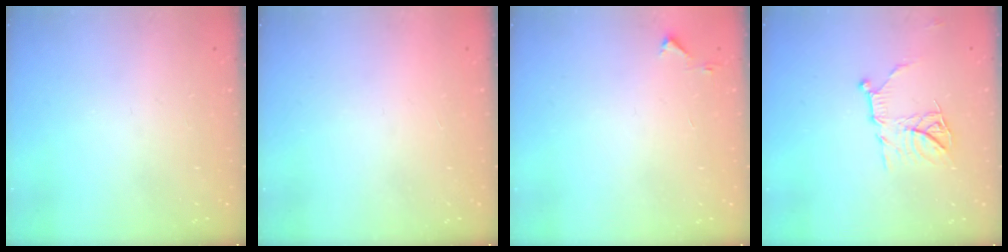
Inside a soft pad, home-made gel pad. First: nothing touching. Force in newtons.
{"total": 1.5, "press": 1.5, "slide": 0.1}
{"total": 3.1, "press": 3.0, "slide": 0.3}
{"total": 10.8, "press": 10.8, "slide": 0.4}